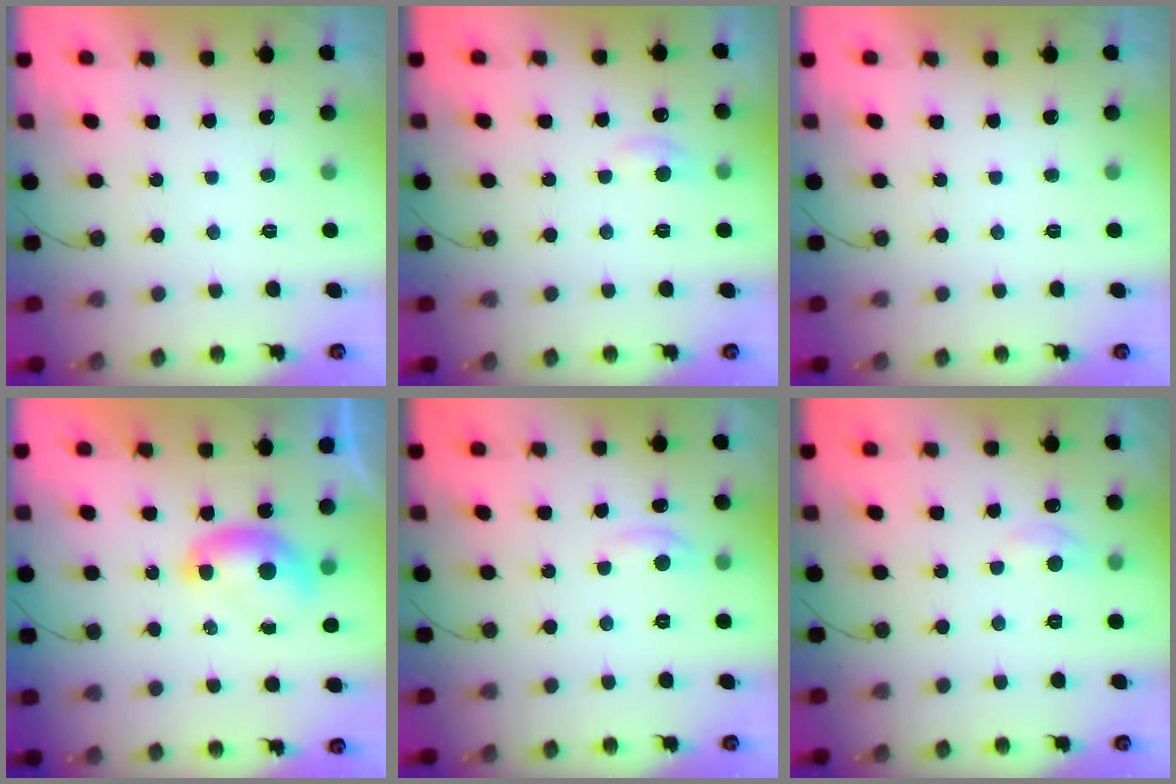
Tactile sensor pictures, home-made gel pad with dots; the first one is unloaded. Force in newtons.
{"total": 6.8, "press": 6.7, "slide": 0.9}
{"total": 0.0}
{"total": 7.2, "press": 7.2, "slide": 0.1}
{"total": 3.3, "press": 3.3, "slide": 0.5}
{"total": 6.2, "press": 6.1, "slide": 0.9}